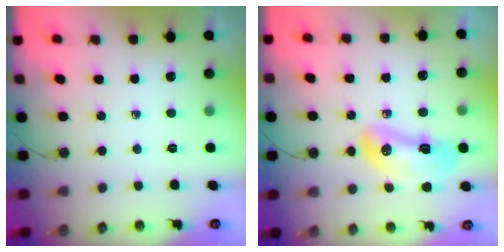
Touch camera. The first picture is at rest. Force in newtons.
{"total": 14.8, "press": 12.3, "slide": 8.2}